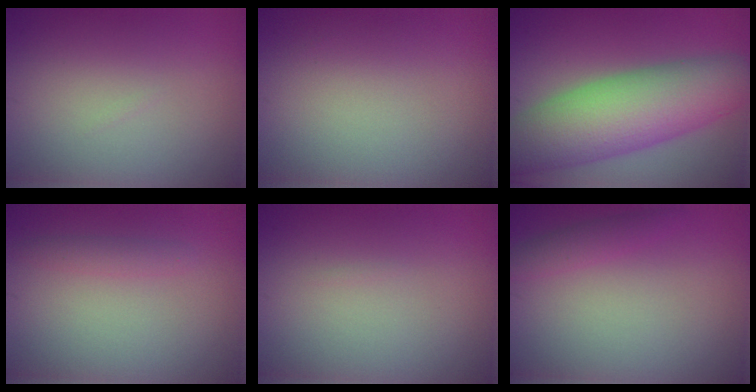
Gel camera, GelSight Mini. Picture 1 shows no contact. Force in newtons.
{"total": 0.0}
{"total": 10.2, "press": 10.2, "slide": 0.5}
{"total": 1.3, "press": 1.3, "slide": 0.0}
{"total": 0.0}
{"total": 1.6, "press": 1.6, "slide": 0.1}